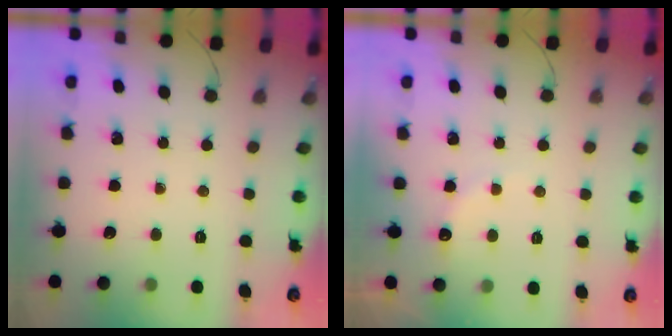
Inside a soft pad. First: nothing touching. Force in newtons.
{"total": 7.2, "press": 7.1, "slide": 1.1}